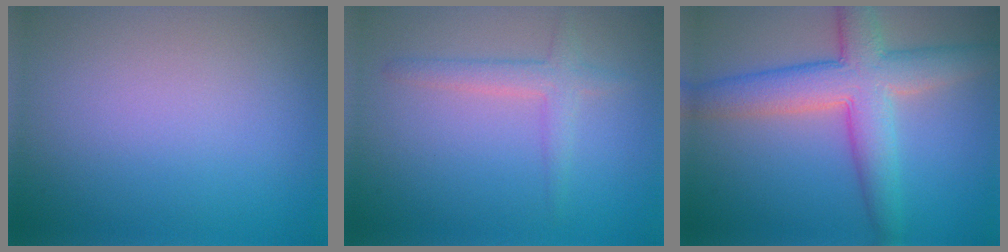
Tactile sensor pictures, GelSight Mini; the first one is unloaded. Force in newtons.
{"total": 2.2, "press": 2.2, "slide": 0.1}
{"total": 7.1, "press": 7.1, "slide": 0.2}